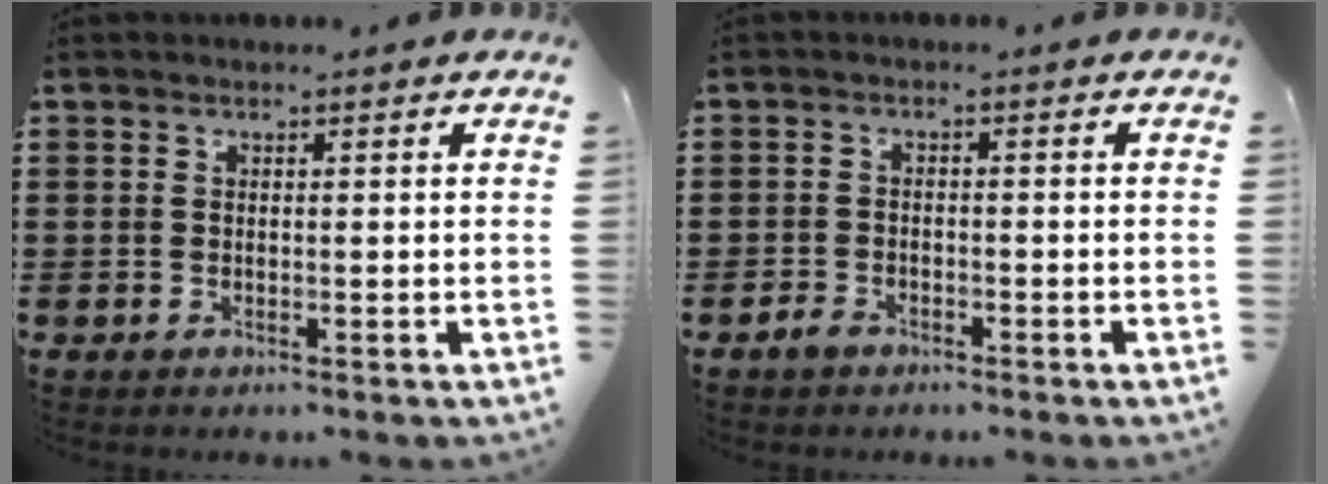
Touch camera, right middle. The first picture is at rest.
{"total": 2.2, "force": [-1.6, 1.1, 0.8], "torque": [-0.018, 0.003, -0.034]}